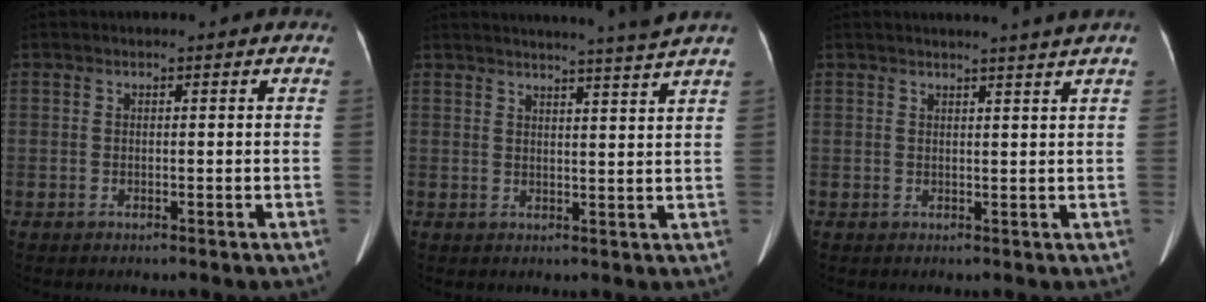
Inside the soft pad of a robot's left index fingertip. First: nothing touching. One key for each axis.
{"total": 8.7, "fx": 7.8, "fy": -2.3, "fz": 2.8, "tx": -0.036, "ty": -0.024, "tz": 0.091}
{"total": 4.0, "fx": 3.5, "fy": -1.1, "fz": 1.6, "tx": -0.020, "ty": 0.001, "tz": 0.036}